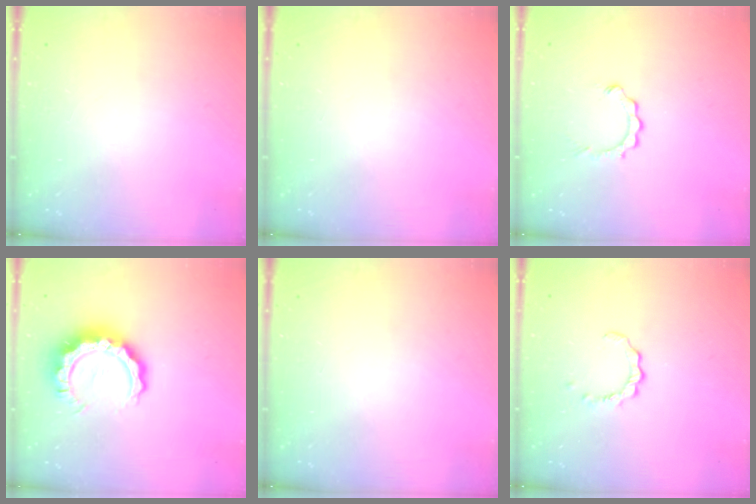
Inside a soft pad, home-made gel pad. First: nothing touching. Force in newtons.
{"total": 0.0}
{"total": 2.9, "press": 2.9, "slide": 0.4}
{"total": 10.4, "press": 10.3, "slide": 1.2}
{"total": 0.0}
{"total": 2.9, "press": 2.8, "slide": 0.4}